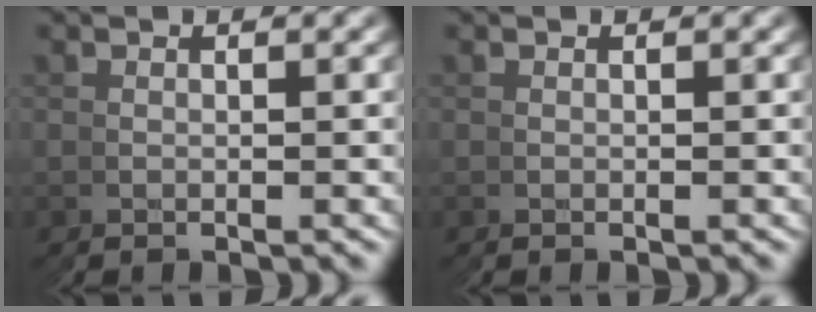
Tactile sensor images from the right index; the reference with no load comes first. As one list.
[{"total": 0.0}]